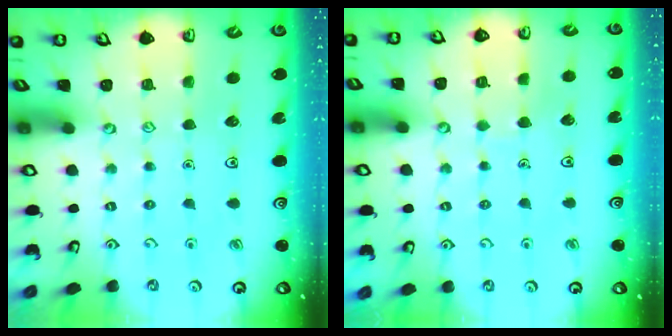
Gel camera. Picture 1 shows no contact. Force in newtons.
{"total": 2.4, "press": 2.4, "slide": 0.1}